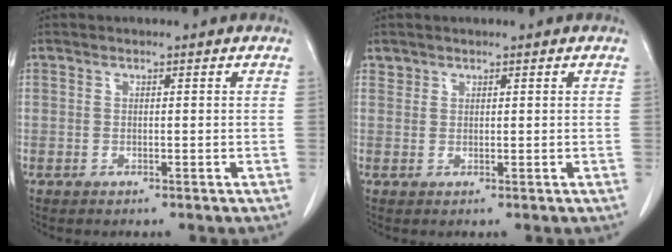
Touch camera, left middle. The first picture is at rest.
{"total": 0.9, "force": [0.7, 0.5, -0.1], "torque": [0.006, 0.004, 0.012]}